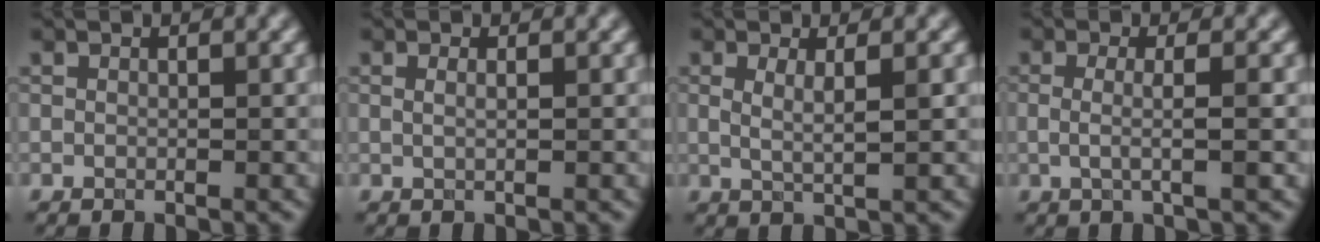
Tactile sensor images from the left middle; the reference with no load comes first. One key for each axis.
{"total": 1.2, "fx": 0.4, "fy": 0.5, "fz": 0.9, "tx": -0.007, "ty": -0.007, "tz": -0.001}
{"total": 2.3, "fx": 0.5, "fy": 0.6, "fz": 2.2, "tx": -0.034, "ty": -0.007, "tz": 0.008}
{"total": 2.9, "fx": -0.1, "fy": 0.7, "fz": 2.8, "tx": -0.049, "ty": -0.008, "tz": -0.006}